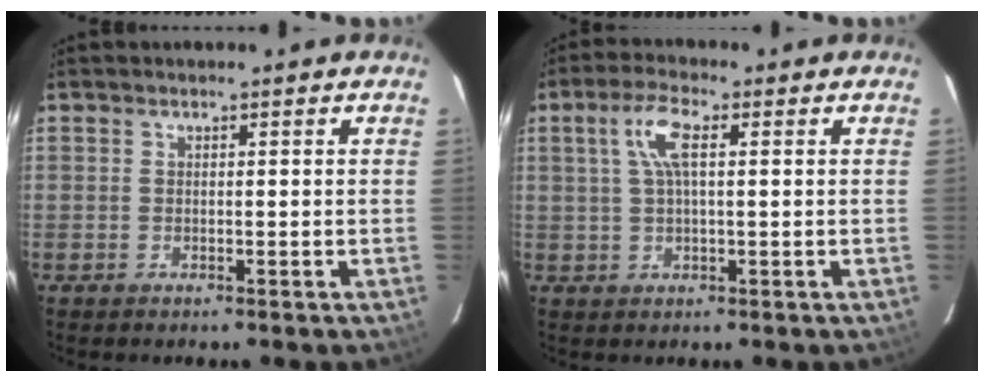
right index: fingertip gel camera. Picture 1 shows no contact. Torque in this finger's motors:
{"motor_torque": [0.80, 0.01, 0.53, 0.11]}